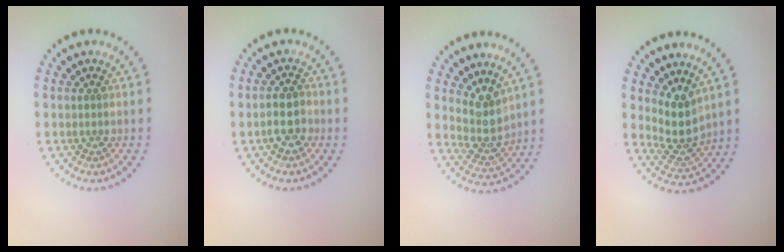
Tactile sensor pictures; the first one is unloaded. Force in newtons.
{"total": 2.2, "press": 2.0, "slide": 0.8}
{"total": 3.6, "press": 2.8, "slide": 2.3}
{"total": 3.5, "press": 2.7, "slide": 2.3}